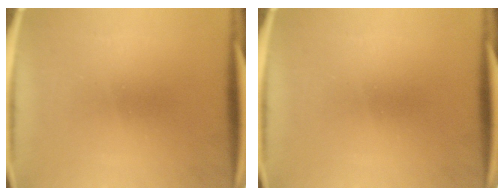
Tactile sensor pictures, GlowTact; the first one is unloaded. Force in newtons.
{"total": 0.0}